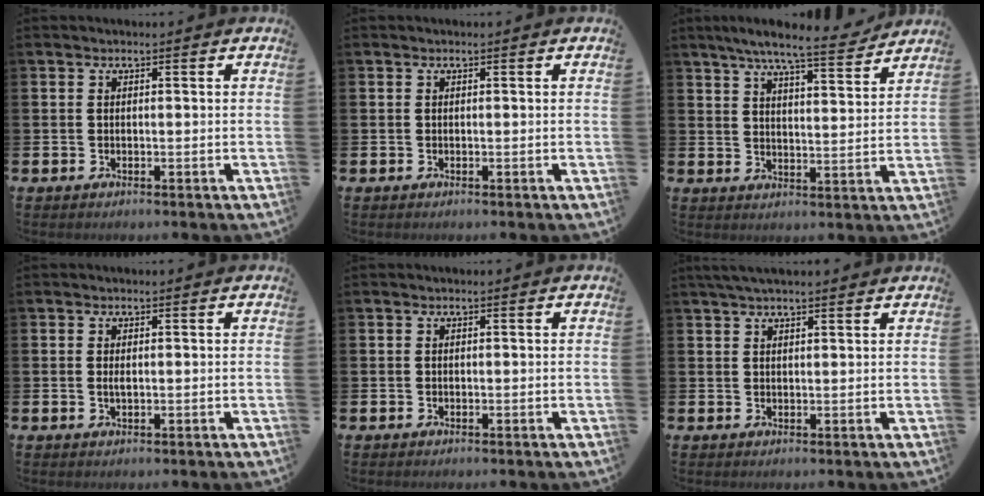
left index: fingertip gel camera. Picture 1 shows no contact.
{"total": 0.0}
{"total": 7.8, "force": [7.1, 0.5, 3.2], "torque": [-0.073, -0.038, 0.123]}
{"total": 0.9, "force": [0.2, 0.3, 0.8], "torque": [-0.009, 0.000, 0.000]}
{"total": 0.0}
{"total": 2.5, "force": [2.2, 0.4, 1.2], "torque": [-0.029, 0.003, 0.040]}